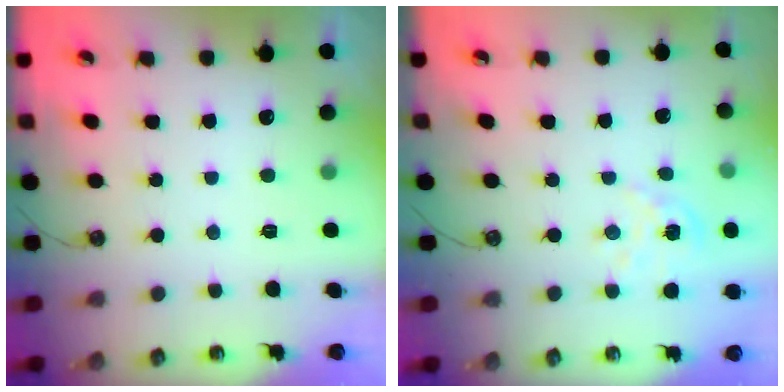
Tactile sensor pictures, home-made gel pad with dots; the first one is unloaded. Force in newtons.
{"total": 3.5, "press": 3.5, "slide": 0.2}